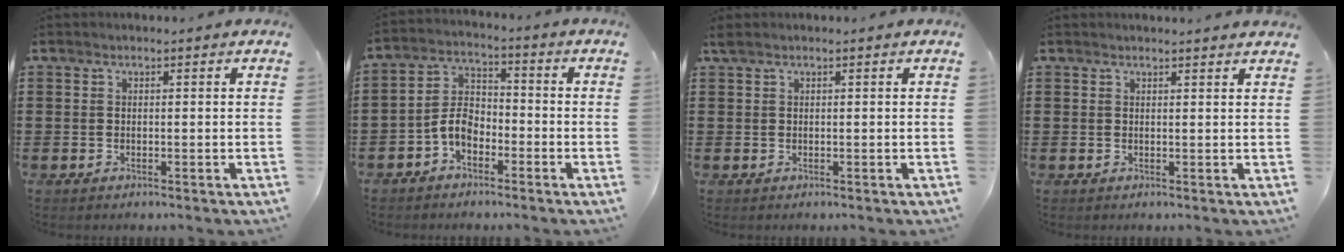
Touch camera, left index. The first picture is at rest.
{"total": 5.3, "force": [-3.0, 3.1, 3.2], "torque": [-0.087, 0.004, -0.066]}
{"total": 0.5, "force": [0.3, 0.1, 0.4], "torque": [-0.010, 0.000, 0.006]}
{"total": 1.2, "force": [1.2, -0.1, 0.3], "torque": [-0.007, -0.001, 0.023]}